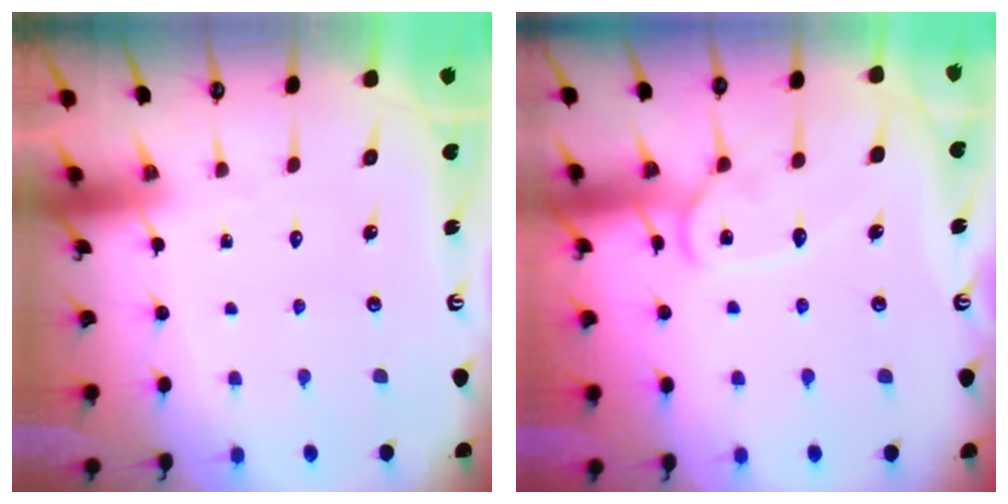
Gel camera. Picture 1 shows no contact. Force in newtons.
{"total": 12.1, "press": 12.1, "slide": 1.0}